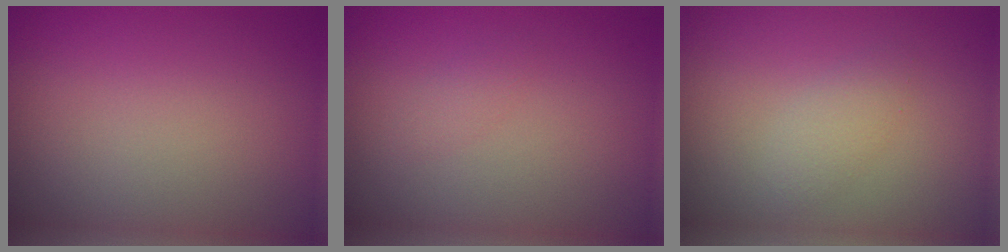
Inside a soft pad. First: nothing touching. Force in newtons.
{"total": 0.8, "press": 0.8, "slide": 0.0}
{"total": 1.6, "press": 1.6, "slide": 0.1}